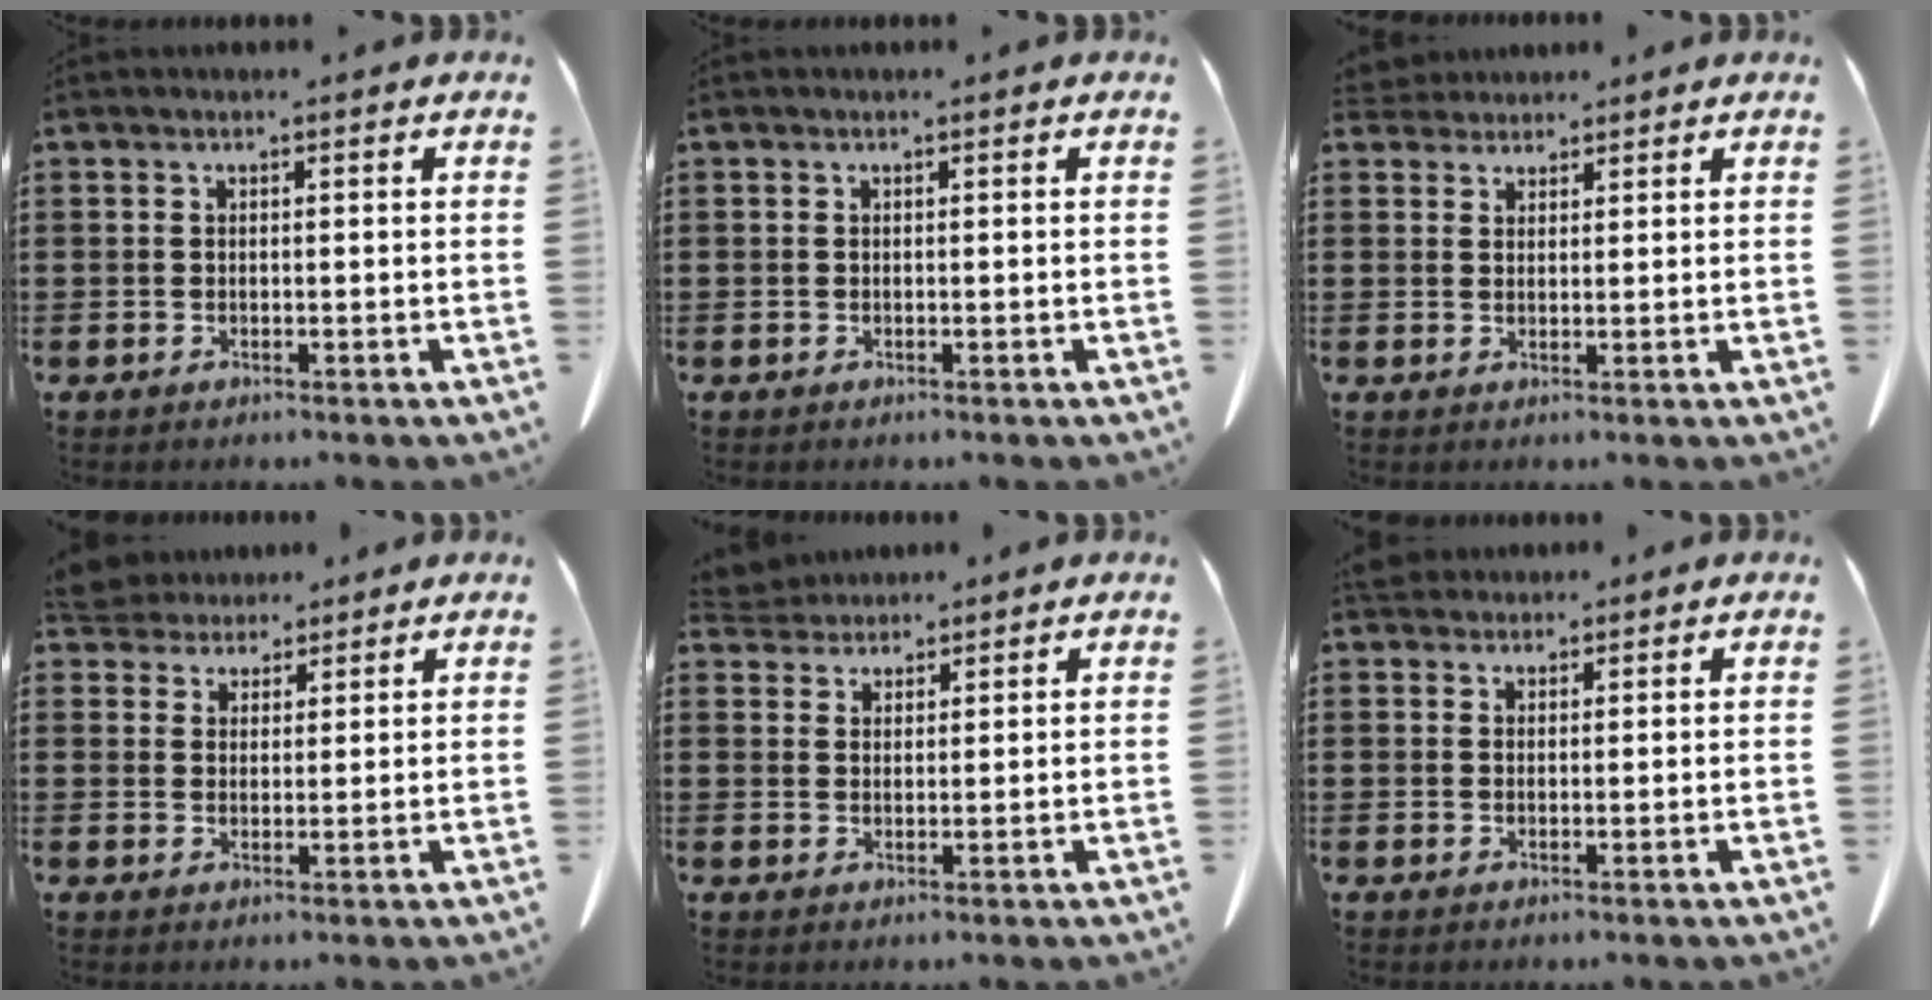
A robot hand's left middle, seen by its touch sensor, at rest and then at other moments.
{"total": 0.0}
{"total": 2.4, "force": [2.3, 0.8, 0.0], "torque": [-0.010, -0.001, 0.045]}
{"total": 4.2, "force": [3.9, 1.4, 0.1], "torque": [-0.020, -0.010, 0.075]}
{"total": 3.7, "force": [3.5, 1.0, 0.3], "torque": [-0.020, -0.009, 0.068]}
{"total": 3.0, "force": [2.7, 1.1, 0.8], "torque": [-0.024, -0.001, 0.054]}